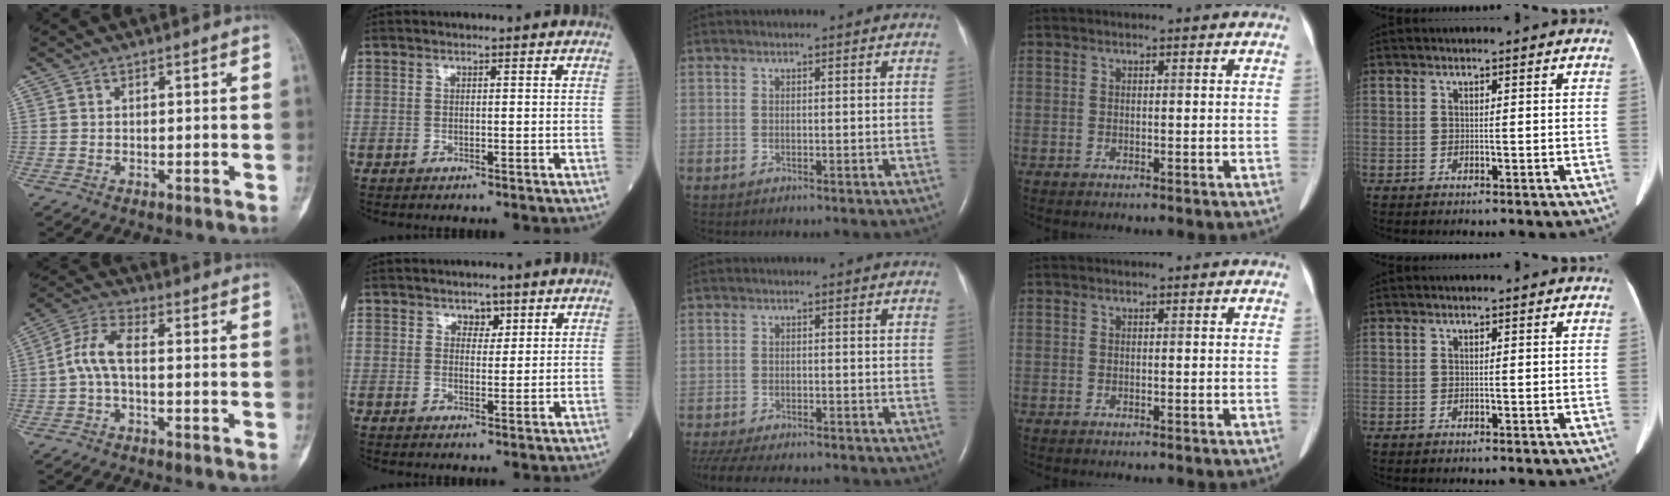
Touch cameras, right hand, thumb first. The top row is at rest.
{"thumb": {"total": 6.5, "force": [-0.7, 2.7, 5.9], "torque": [-0.129, 0.025, -0.023]}, "index": {"total": 2.1, "force": [1.3, 1.4, 1.0], "torque": [-0.007, -0.001, 0.018]}, "middle": {"total": 14.3, "force": [-12.2, 3.7, 6.3], "torque": [-0.144, -0.019, -0.167]}}